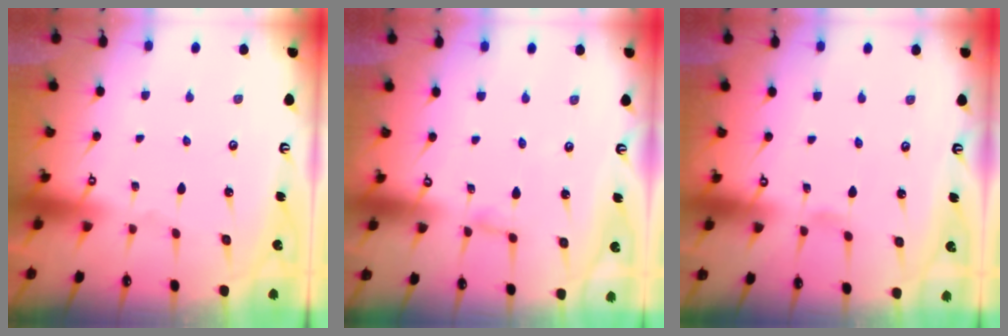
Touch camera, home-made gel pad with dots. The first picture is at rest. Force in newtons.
{"total": 3.0, "press": 3.0, "slide": 0.3}
{"total": 2.5, "press": 2.5, "slide": 0.2}